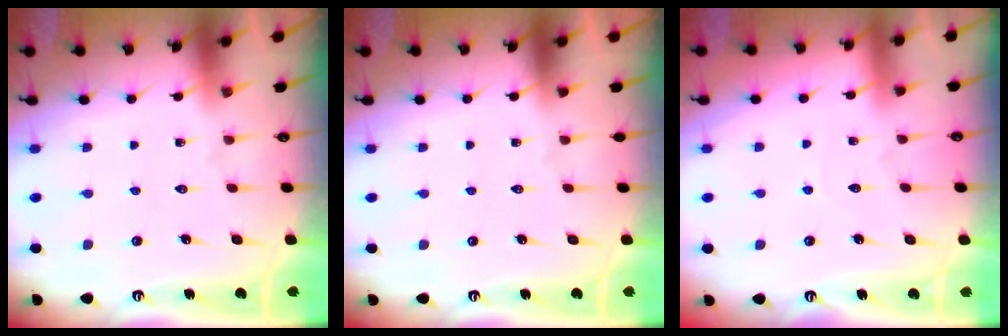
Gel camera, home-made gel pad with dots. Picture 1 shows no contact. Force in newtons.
{"total": 0.0}
{"total": 2.9, "press": 2.9, "slide": 0.2}